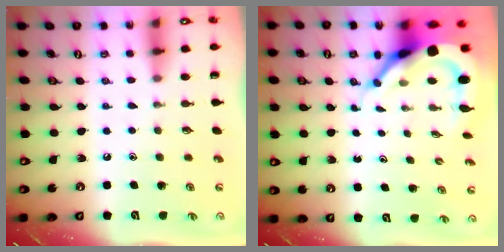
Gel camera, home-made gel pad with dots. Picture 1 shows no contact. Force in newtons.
{"total": 9.5, "press": 9.5, "slide": 1.0}